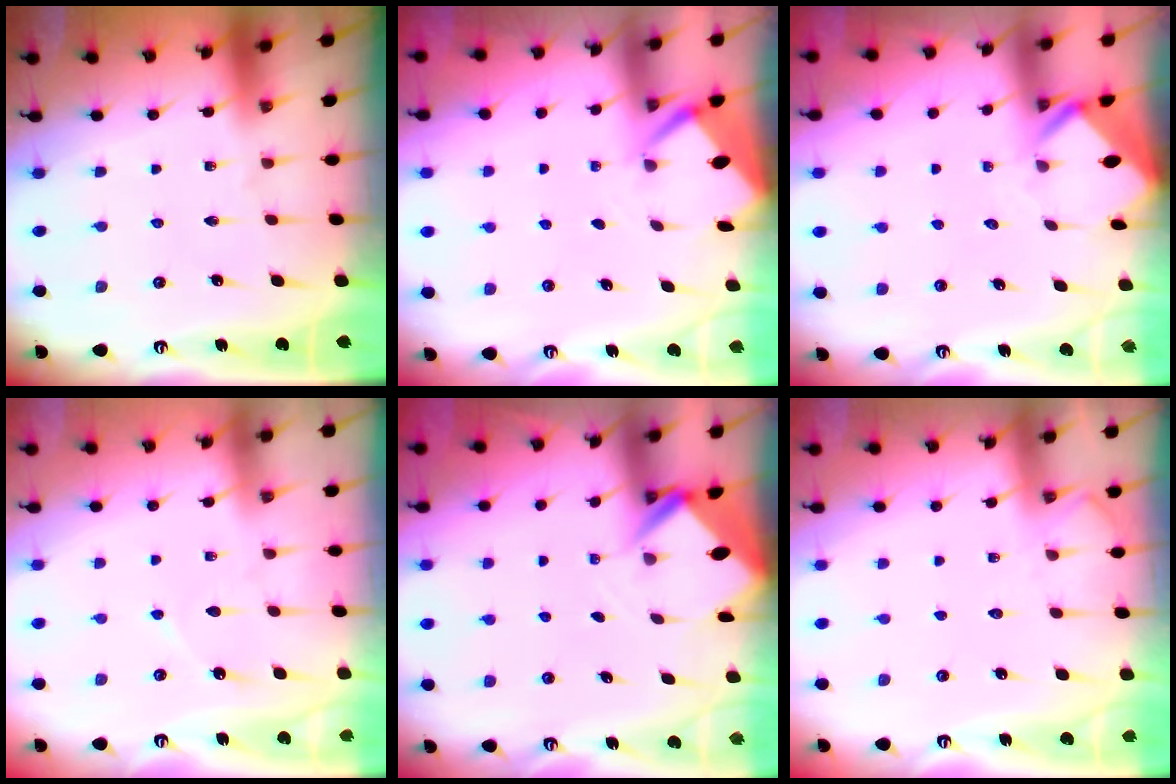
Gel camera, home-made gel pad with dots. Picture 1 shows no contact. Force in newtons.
{"total": 2.6, "press": 2.6, "slide": 0.0}
{"total": 2.8, "press": 2.8, "slide": 0.1}
{"total": 3.7, "press": 3.7, "slide": 0.4}
{"total": 2.7, "press": 2.7, "slide": 0.1}
{"total": 4.5, "press": 4.4, "slide": 0.6}